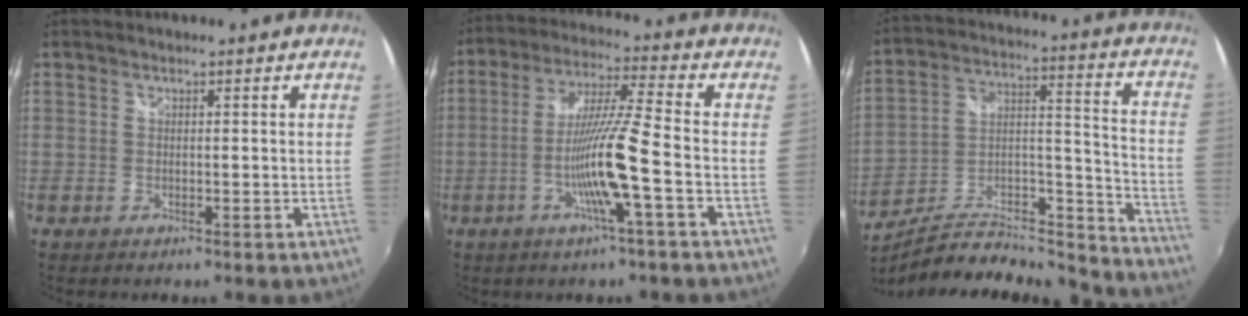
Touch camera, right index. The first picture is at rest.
{"total": 11.7, "force": [-4.2, -1.0, 10.8], "torque": [-0.208, -0.005, -0.082]}
{"total": 19.0, "force": [-16.6, 3.1, 8.7], "torque": [-0.117, -0.001, -0.271]}